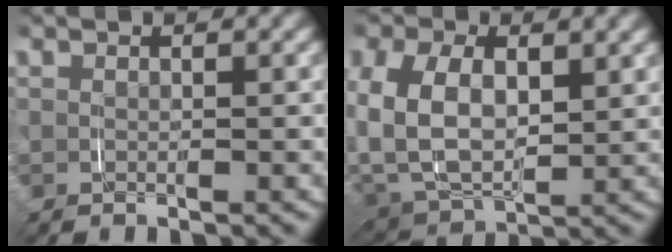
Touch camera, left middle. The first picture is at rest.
{"total": 4.5, "force": [0.9, 3.8, 2.3], "torque": [-0.062, -0.015, 0.011]}